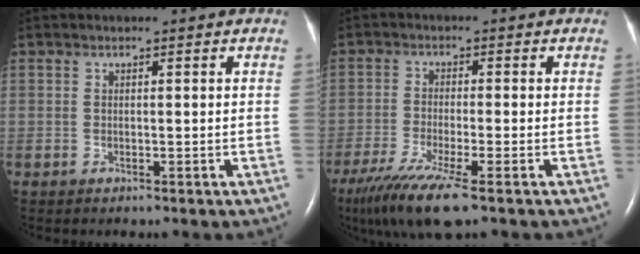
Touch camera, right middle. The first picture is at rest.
{"total": 10.1, "force": [-6.8, 0.4, 7.4], "torque": [-0.135, -0.030, -0.117]}